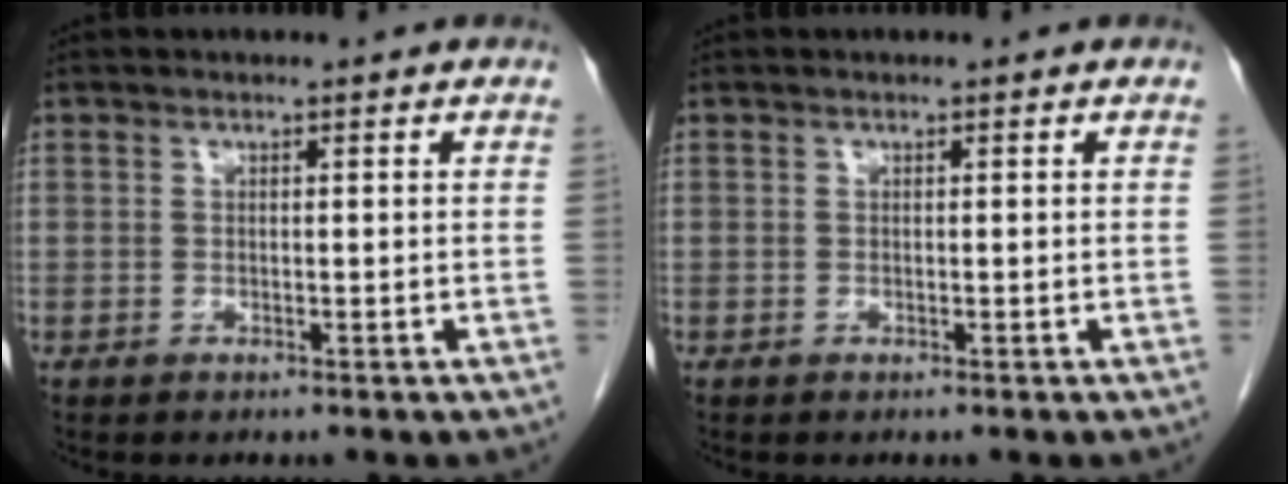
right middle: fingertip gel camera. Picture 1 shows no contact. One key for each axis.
{"total": 0.0}